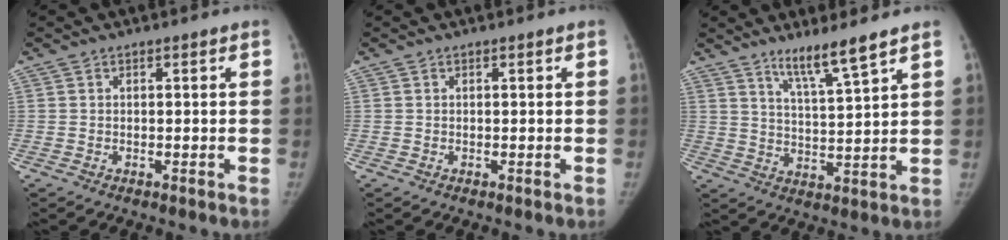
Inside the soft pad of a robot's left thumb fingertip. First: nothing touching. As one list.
[{"total": 0.0}, {"total": 7.5, "force": [5.7, -0.2, 5.0], "torque": [-0.087, -0.046, 0.107]}]